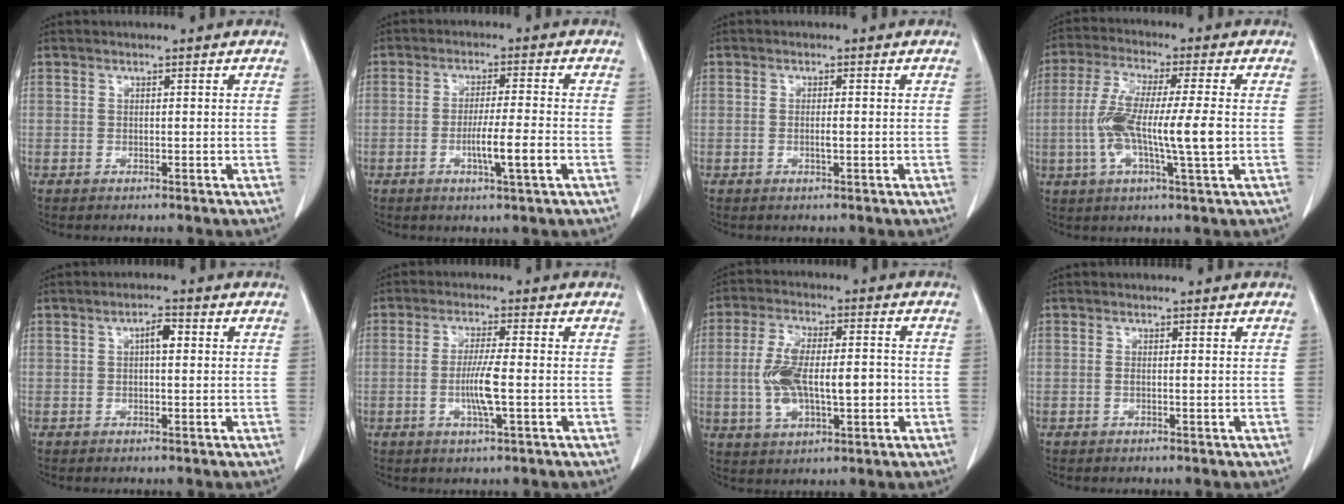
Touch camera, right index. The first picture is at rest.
{"total": 6.2, "force": [-2.0, -0.3, 5.8], "torque": [-0.099, -0.009, -0.034]}
{"total": 1.3, "force": [-0.3, 0.2, 1.2], "torque": [-0.027, -0.001, -0.004]}
{"total": 12.1, "force": [-1.2, 0.9, 12.0], "torque": [-0.233, 0.000, -0.027]}
{"total": 2.6, "force": [0.5, 0.9, 2.4], "torque": [-0.039, 0.007, 0.006]}
{"total": 5.7, "force": [-1.1, 0.1, 5.5], "torque": [-0.110, -0.008, -0.021]}
{"total": 11.7, "force": [-1.1, 4.6, 10.7], "torque": [-0.212, 0.016, -0.010]}
{"total": 0.8, "force": [-0.1, 0.2, 0.7], "torque": [-0.014, 0.001, 0.000]}